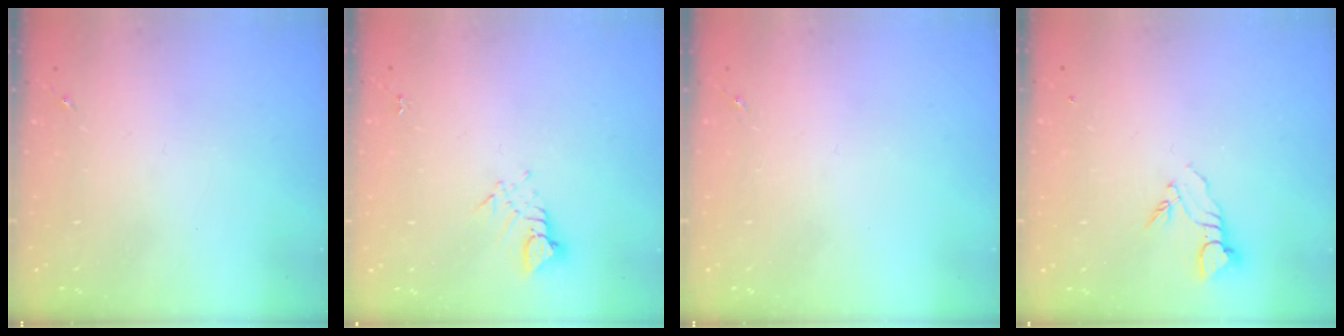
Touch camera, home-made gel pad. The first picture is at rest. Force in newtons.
{"total": 3.1, "press": 3.1, "slide": 0.1}
{"total": 0.0}
{"total": 4.2, "press": 4.2, "slide": 0.1}